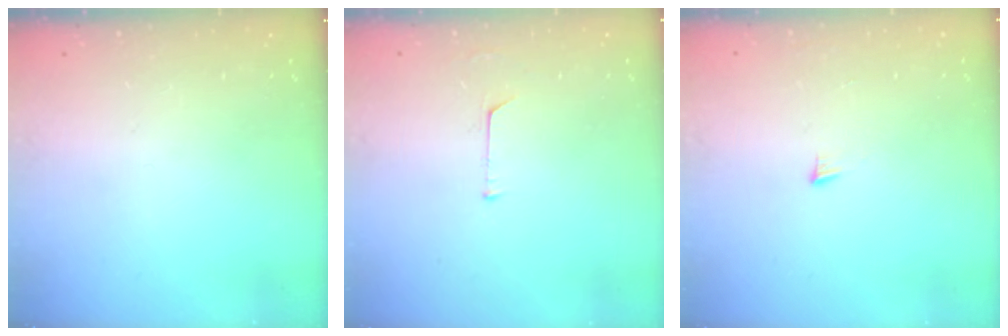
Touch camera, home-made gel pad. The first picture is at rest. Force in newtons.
{"total": 4.6, "press": 4.6, "slide": 0.3}
{"total": 5.2, "press": 5.2, "slide": 0.3}